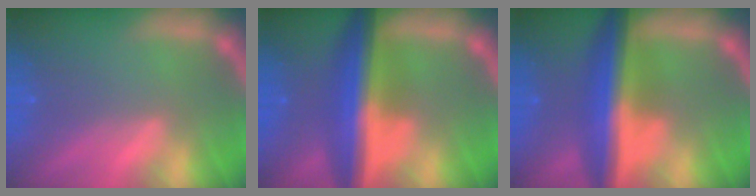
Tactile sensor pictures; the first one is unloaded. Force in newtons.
{"total": 10.0}
{"total": 9.5}